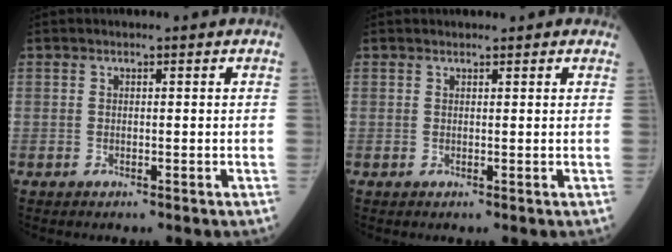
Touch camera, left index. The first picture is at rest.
{"total": 1.9, "force": [1.7, 0.6, 0.6], "torque": [-0.011, 0.014, 0.017]}